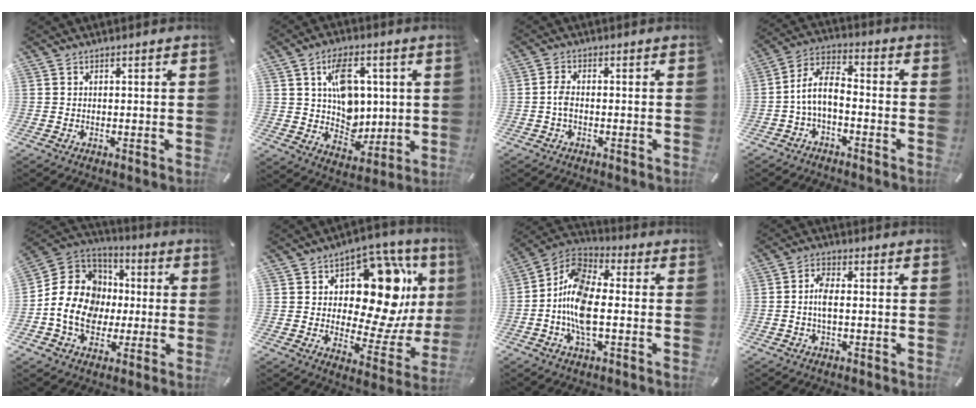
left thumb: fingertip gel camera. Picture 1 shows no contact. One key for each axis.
{"total": 11.2, "fx": 3.5, "fy": 8.7, "fz": 6.2, "tx": -0.086, "ty": -0.008, "tz": 0.067}
{"total": 2.9, "fx": -0.7, "fy": 1.4, "fz": 2.4, "tx": -0.051, "ty": 0.003, "tz": -0.015}
{"total": 7.8, "fx": -2.5, "fy": 4.1, "fz": 6.1, "tx": -0.132, "ty": 0.005, "tz": -0.046}
{"total": 15.9, "fx": -2.3, "fy": 14.0, "fz": 7.2, "tx": -0.141, "ty": 0.024, "tz": -0.037}
{"total": 20.4, "fx": 6.8, "fy": 11.3, "fz": 15.5, "tx": -0.214, "ty": -0.050, "tz": 0.109}
{"total": 12.4, "fx": -3.2, "fy": 6.5, "fz": 10.1, "tx": -0.220, "ty": 0.008, "tz": -0.060}
{"total": 4.4, "fx": -0.6, "fy": 2.0, "fz": 3.9, "tx": -0.083, "ty": 0.002, "tz": -0.014}